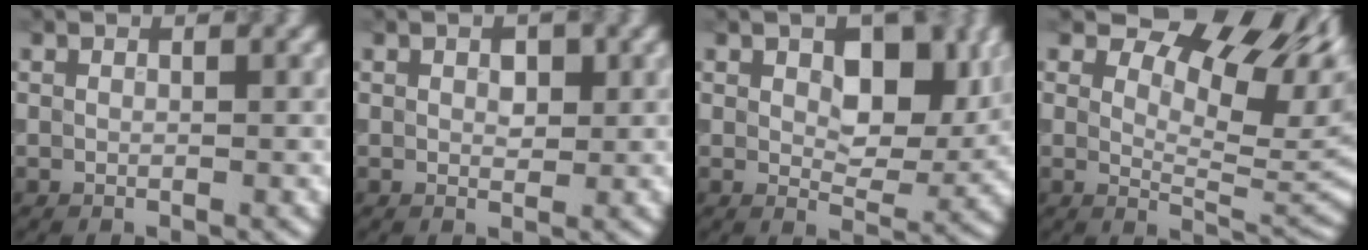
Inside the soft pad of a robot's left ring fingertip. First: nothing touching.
{"total": 1.3, "force": [0.4, 0.8, 1.0], "torque": [-0.012, -0.001, 0.006]}
{"total": 5.9, "force": [1.7, 3.3, 4.6], "torque": [-0.062, -0.007, 0.029]}
{"total": 10.5, "force": [5.0, 5.2, 7.7], "torque": [-0.113, 0.004, 0.078]}